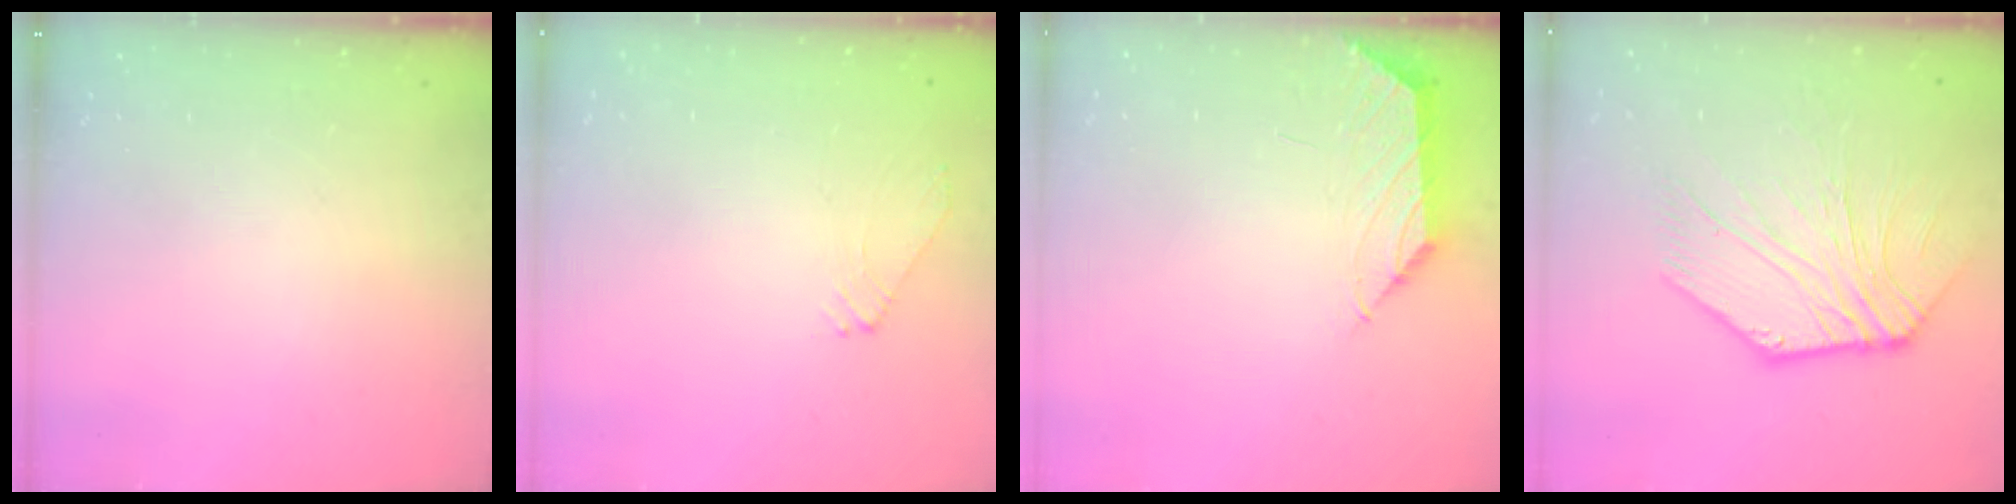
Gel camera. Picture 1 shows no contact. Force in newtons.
{"total": 2.5, "press": 2.4, "slide": 0.7}
{"total": 1.2, "press": 1.1, "slide": 0.4}
{"total": 7.6, "press": 7.6, "slide": 1.1}